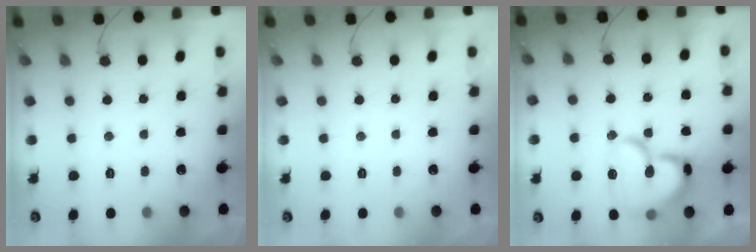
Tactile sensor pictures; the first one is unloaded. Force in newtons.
{"total": 0.0}
{"total": 20.4, "press": 20.2, "slide": 2.2}